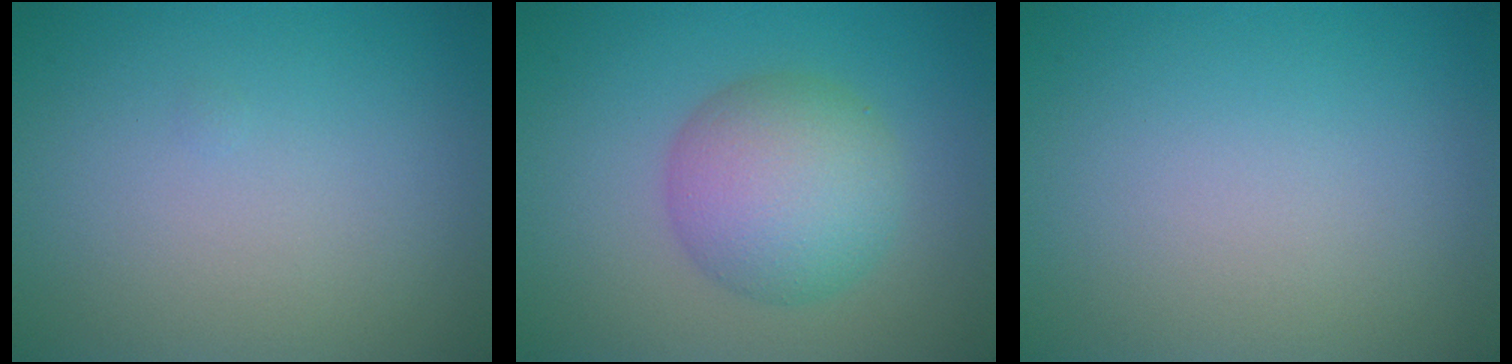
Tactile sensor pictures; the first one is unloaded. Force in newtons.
{"total": 6.2, "press": 6.2, "slide": 0.0}
{"total": 0.0}